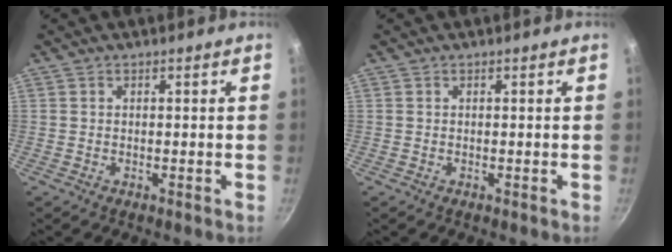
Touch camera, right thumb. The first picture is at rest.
{"total": 0.0}